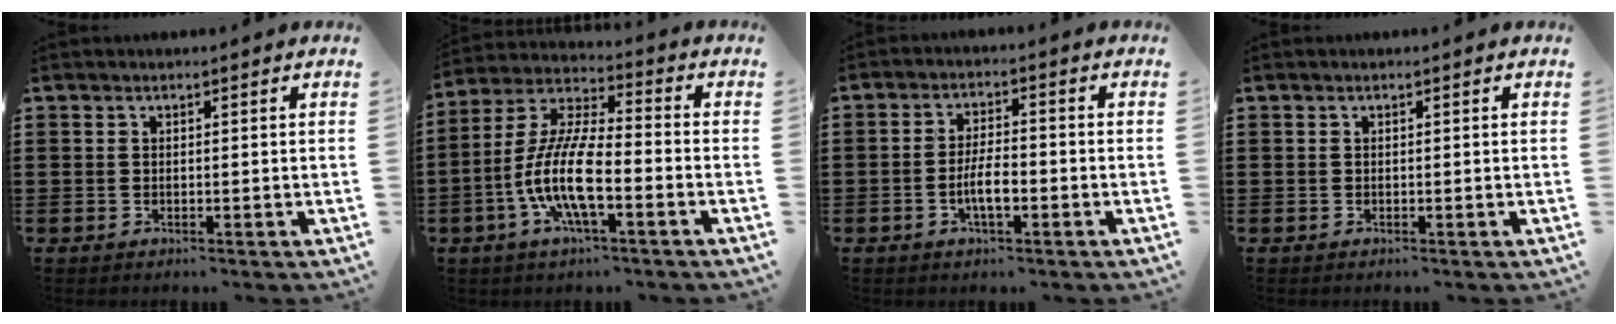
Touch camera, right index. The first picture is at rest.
{"total": 10.8, "force": [-4.0, 2.5, 9.7], "torque": [-0.232, -0.018, -0.083]}
{"total": 5.0, "force": [-1.7, 1.5, 4.4], "torque": [-0.095, -0.001, -0.036]}
{"total": 0.0}